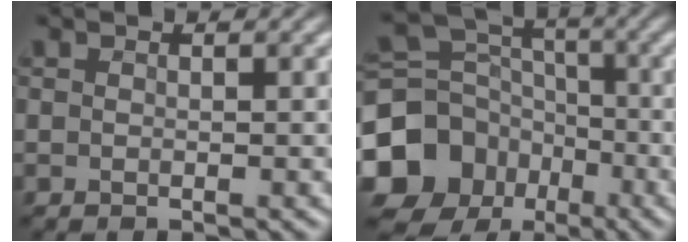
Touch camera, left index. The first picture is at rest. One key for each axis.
{"total": 13.0, "fx": -5.9, "fy": 10.8, "fz": 4.3, "tx": -0.124, "ty": -0.026, "tz": -0.122}